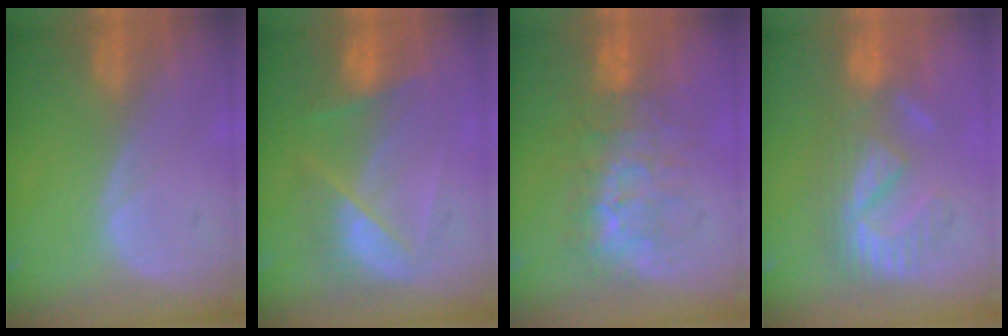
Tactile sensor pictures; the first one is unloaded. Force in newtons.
{"total": 7.4, "press": 6.5, "slide": 3.4}
{"total": 7.7, "press": 7.6, "slide": 1.4}
{"total": 8.4, "press": 8.2, "slide": 1.9}